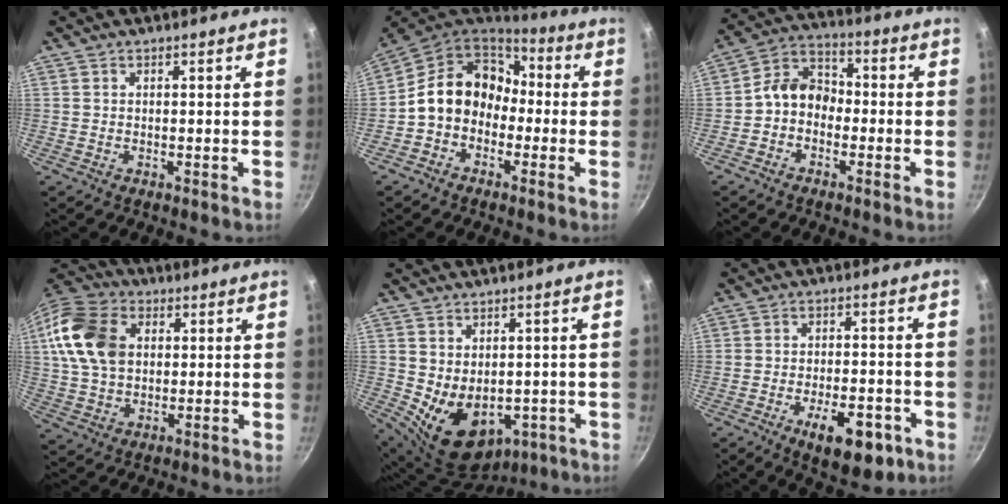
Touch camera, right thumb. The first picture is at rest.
{"total": 13.7, "force": [-1.1, 11.2, 7.7], "torque": [-0.096, 0.055, -0.037]}
{"total": 7.8, "force": [-1.9, 6.0, 4.6], "torque": [-0.055, 0.040, -0.055]}
{"total": 15.7, "force": [3.3, 11.3, 10.5], "torque": [-0.186, 0.012, 0.051]}
{"total": 12.0, "force": [-1.5, 8.7, 8.1], "torque": [-0.108, -0.014, 0.009]}
{"total": 11.7, "force": [-5.4, 5.4, 8.8], "torque": [-0.105, 0.023, -0.068]}